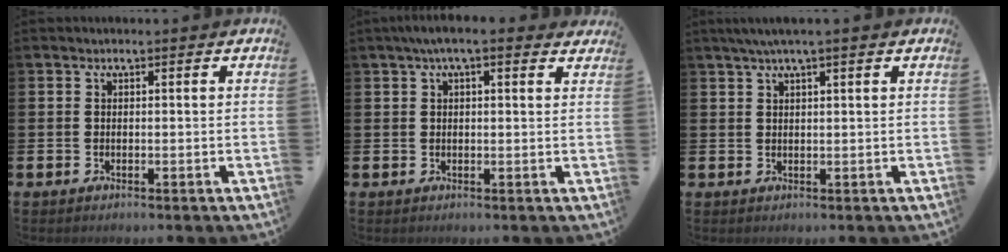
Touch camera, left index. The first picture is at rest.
{"total": 3.5, "force": [2.5, 0.7, 2.3], "torque": [-0.039, 0.000, 0.042]}
{"total": 2.7, "force": [1.9, 0.0, 2.0], "torque": [-0.047, 0.006, 0.035]}